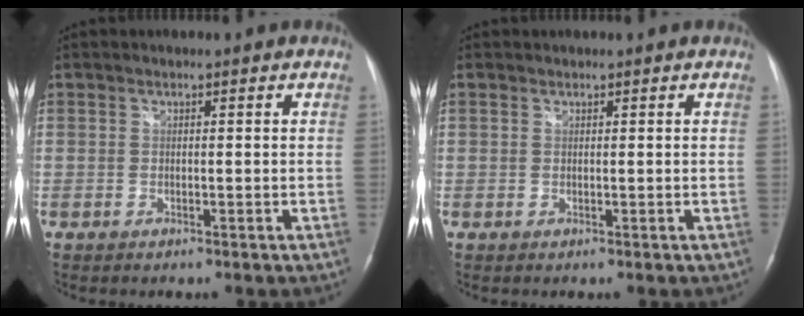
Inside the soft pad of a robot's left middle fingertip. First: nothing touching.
{"total": 0.7, "force": [0.6, 0.4, 0.1], "torque": [-0.004, 0.011, 0.011]}